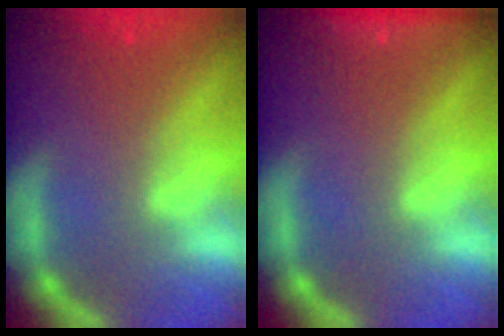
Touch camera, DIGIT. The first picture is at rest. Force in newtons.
{"total": 1.9}